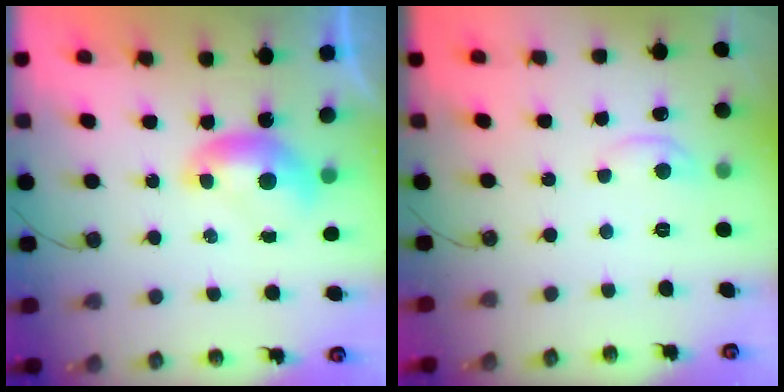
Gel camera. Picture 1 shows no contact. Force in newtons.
{"total": 0.6, "press": 0.2, "slide": 0.6}